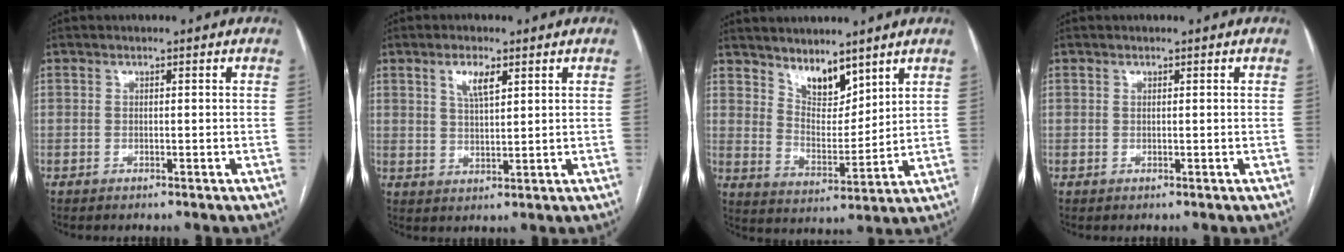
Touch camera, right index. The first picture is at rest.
{"total": 4.4, "force": [2.2, 1.5, 3.6], "torque": [-0.070, 0.003, 0.044]}
{"total": 7.3, "force": [5.6, 2.8, 3.6], "torque": [-0.062, -0.003, 0.112]}
{"total": 0.0}